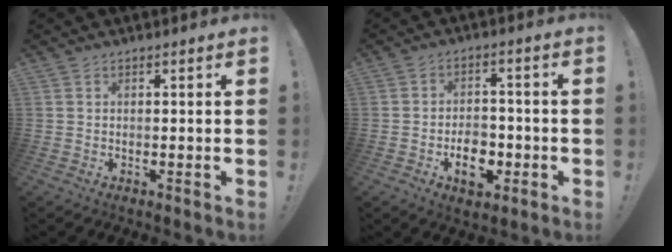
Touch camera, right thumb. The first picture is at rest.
{"total": 9.3, "force": [-3.6, 6.3, 5.9], "torque": [-0.076, 0.015, -0.060]}